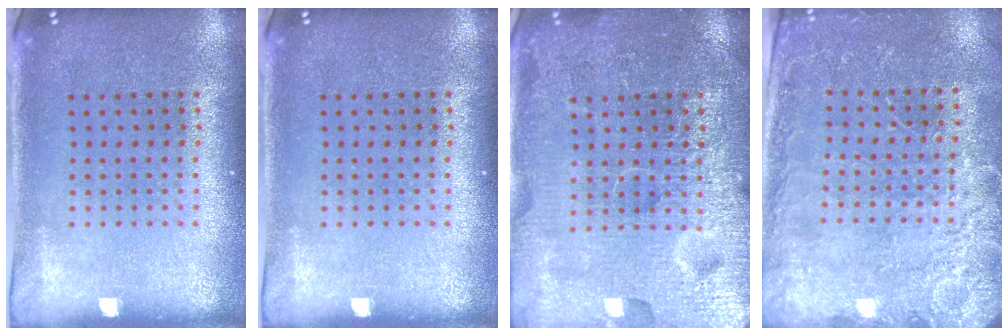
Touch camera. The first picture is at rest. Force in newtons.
{"total": 0.0}
{"total": 7.2, "press": 7.1, "slide": 0.9}
{"total": 2.8, "press": 2.7, "slide": 0.4}